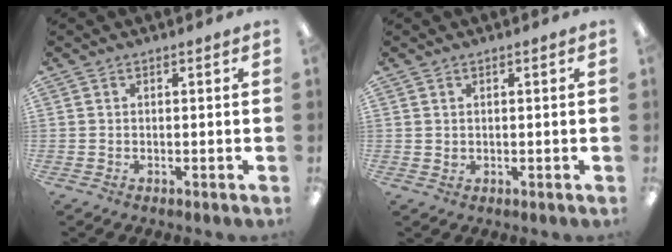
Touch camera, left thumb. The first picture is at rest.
{"total": 0.8, "force": [0.5, 0.5, 0.3], "torque": [-0.007, 0.002, 0.010]}